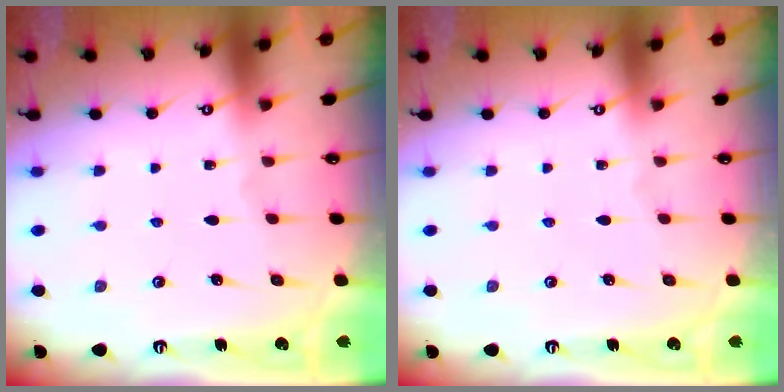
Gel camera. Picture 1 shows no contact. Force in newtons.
{"total": 0.0}